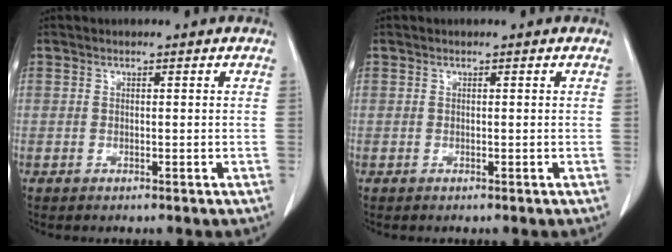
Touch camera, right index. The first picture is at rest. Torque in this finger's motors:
{"motor_torque": [0.00, 0.00, 0.00, 0.00]}